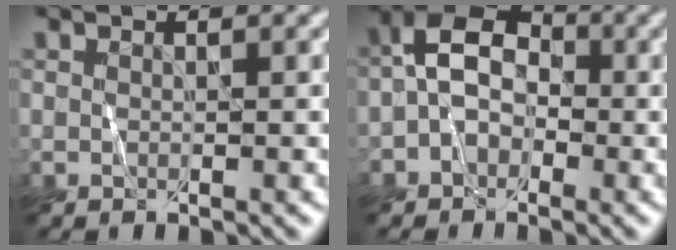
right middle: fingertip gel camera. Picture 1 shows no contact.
{"total": 4.8, "force": [-1.0, 3.5, 3.1], "torque": [-0.048, 0.025, -0.031]}